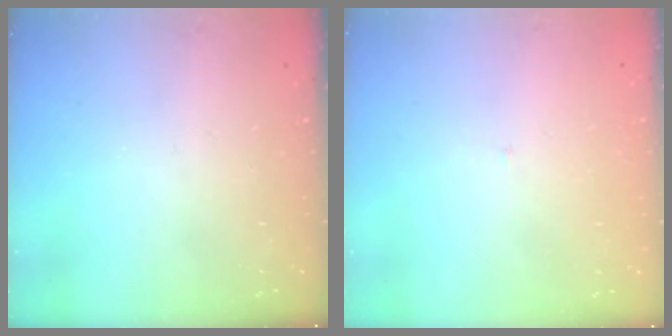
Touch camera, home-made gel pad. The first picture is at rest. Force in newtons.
{"total": 2.0, "press": 2.0, "slide": 0.1}